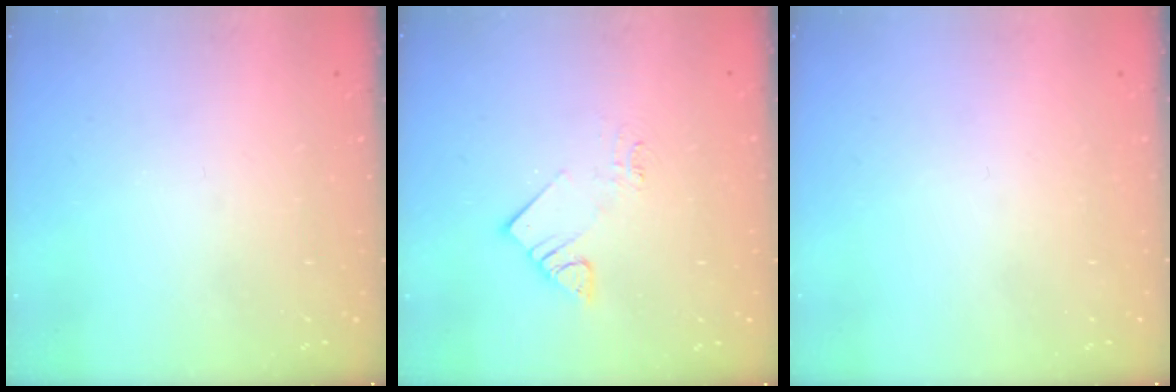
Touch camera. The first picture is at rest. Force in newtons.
{"total": 4.6, "press": 4.6, "slide": 0.1}
{"total": 1.8, "press": 1.8, "slide": 0.1}